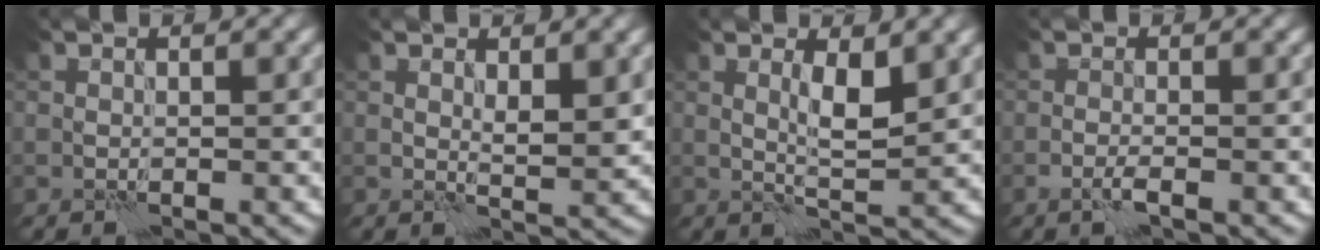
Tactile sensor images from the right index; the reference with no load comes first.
{"total": 1.8, "force": [0.8, 0.4, 1.5], "torque": [-0.023, -0.004, 0.017]}
{"total": 2.6, "force": [1.0, 0.4, 2.4], "torque": [-0.043, -0.004, 0.018]}
{"total": 1.3, "force": [-0.7, 0.2, 1.1], "torque": [-0.022, 0.002, -0.018]}